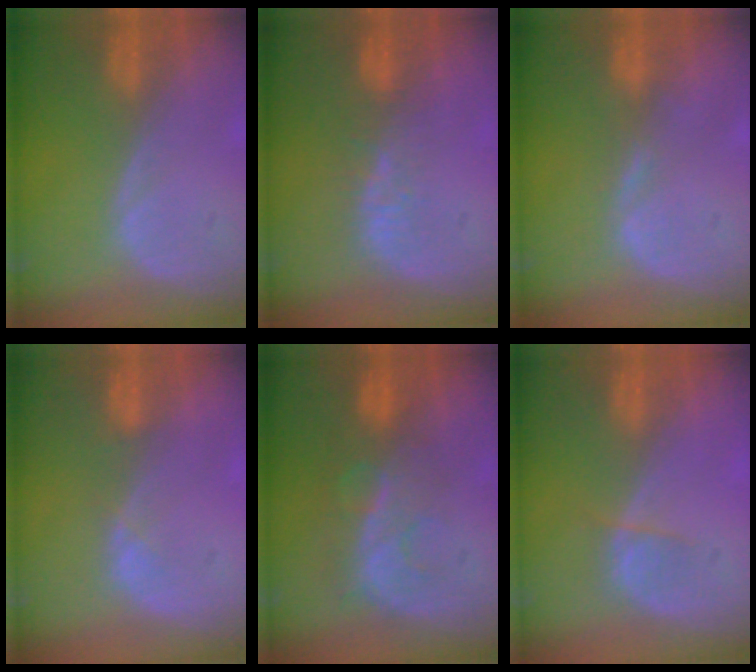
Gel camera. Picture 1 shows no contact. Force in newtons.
{"total": 4.3, "press": 3.6, "slide": 2.3}
{"total": 1.3, "press": 1.3, "slide": 0.2}
{"total": 1.4, "press": 1.2, "slide": 0.7}
{"total": 8.2, "press": 7.0, "slide": 4.2}
{"total": 2.2, "press": 2.0, "slide": 0.9}